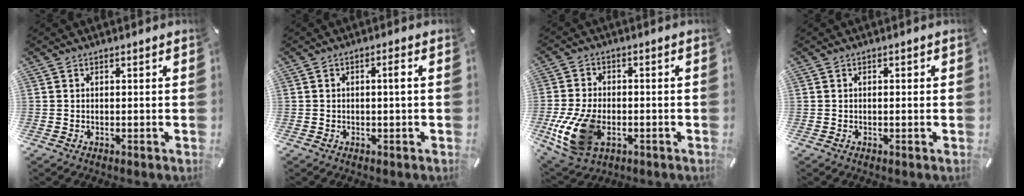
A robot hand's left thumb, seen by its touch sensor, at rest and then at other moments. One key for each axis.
{"total": 2.1, "fx": 0.0, "fy": 0.4, "fz": 2.1, "tx": -0.039, "ty": 0.004, "tz": -0.002}
{"total": 13.5, "fx": -3.8, "fy": 8.8, "fz": 9.5, "tx": -0.216, "ty": 0.000, "tz": -0.067}
{"total": 0.9, "fx": -0.2, "fy": 0.3, "fz": 0.8, "tx": -0.016, "ty": 0.001, "tz": -0.004}